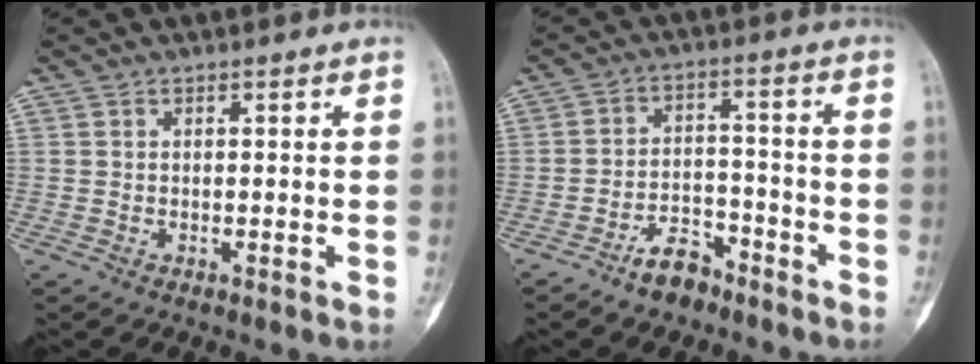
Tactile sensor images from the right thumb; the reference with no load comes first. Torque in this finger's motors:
{"motor_torque": [0.95, 0.01, 0.52, -0.70, 0.18]}